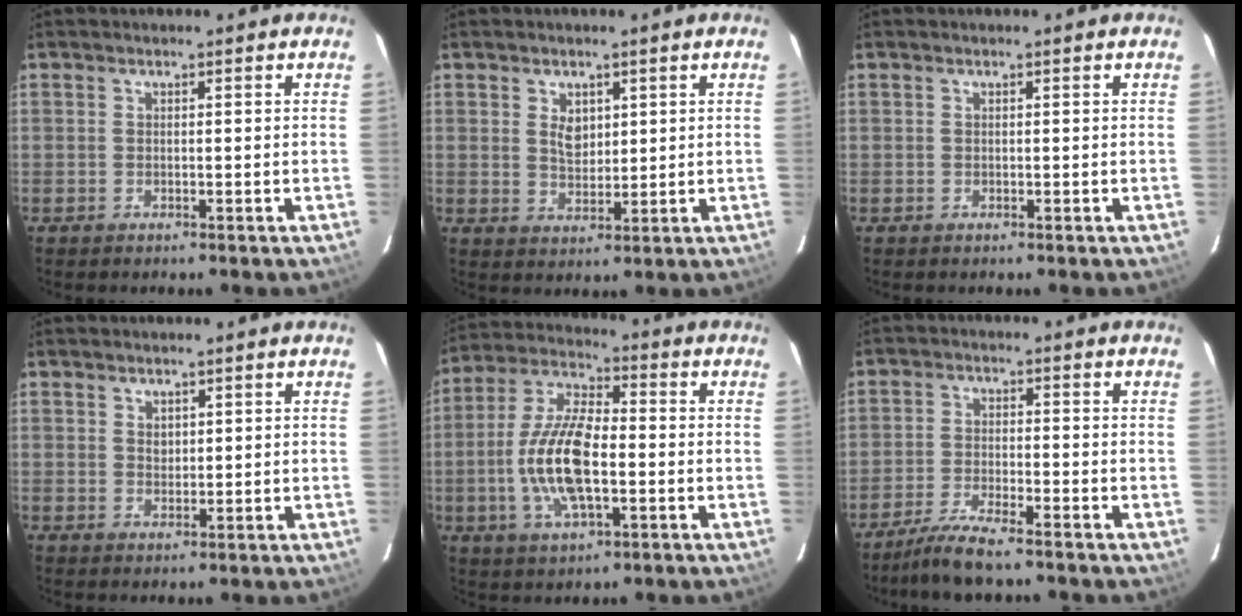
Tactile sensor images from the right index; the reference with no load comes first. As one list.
[{"total": 4.0, "force": [1.4, 2.7, 2.6], "torque": [-0.042, 0.002, 0.028]}, {"total": 0.0}, {"total": 1.7, "force": [0.9, 1.3, 0.6], "torque": [-0.006, 0.004, 0.018]}, {"total": 14.3, "force": [-2.8, 5.8, 12.8], "torque": [-0.268, 0.001, -0.055]}, {"total": 6.8, "force": [-5.8, 0.5, 3.5], "torque": [-0.092, -0.009, -0.110]}]